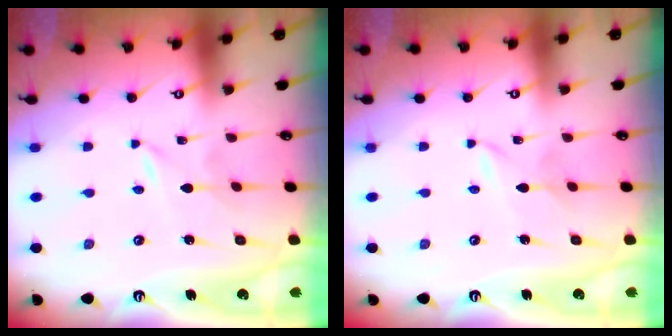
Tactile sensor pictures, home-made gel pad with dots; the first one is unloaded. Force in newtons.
{"total": 1.8, "press": 1.7, "slide": 0.2}